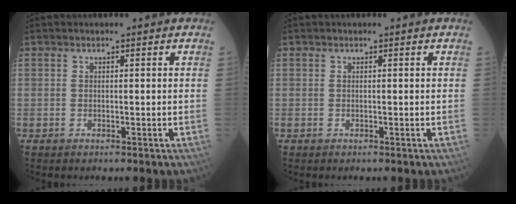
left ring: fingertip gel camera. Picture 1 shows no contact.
{"total": 0.0}